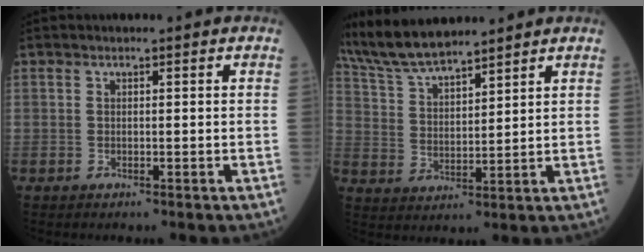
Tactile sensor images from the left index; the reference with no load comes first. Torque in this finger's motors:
{"motor_torque": [0.13, -0.13, 0.13, 0.06]}